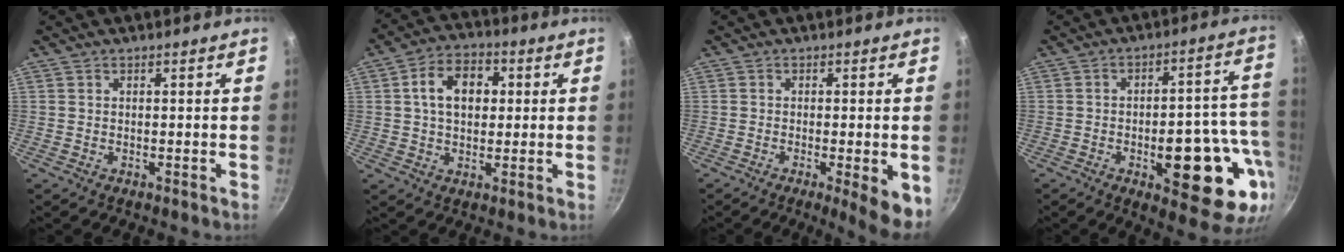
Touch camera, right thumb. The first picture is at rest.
{"total": 10.1, "force": [1.8, 7.0, 7.0], "torque": [-0.088, 0.015, 0.020]}
{"total": 7.3, "force": [-2.2, 1.4, 6.8], "torque": [-0.085, -0.001, -0.027]}
{"total": 19.7, "force": [-6.3, 7.8, 16.9], "torque": [-0.168, 0.028, -0.080]}